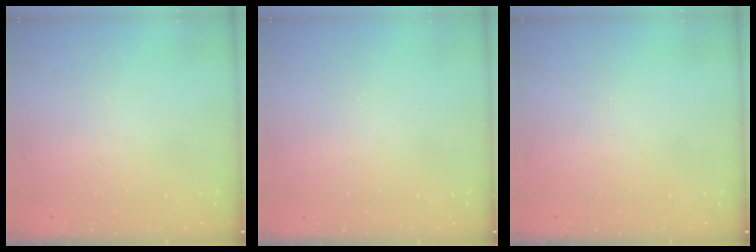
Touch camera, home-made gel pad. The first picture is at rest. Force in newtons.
{"total": 0.0}
{"total": 0.0}